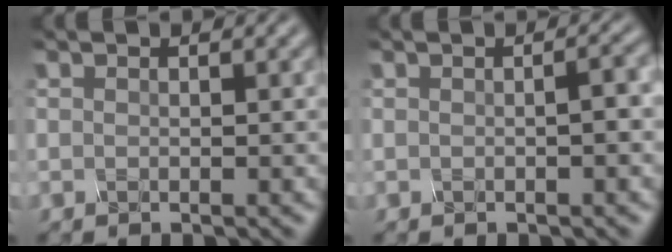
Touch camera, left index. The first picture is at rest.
{"total": 1.9, "force": [-0.1, 0.5, 1.8], "torque": [-0.020, 0.006, -0.001]}